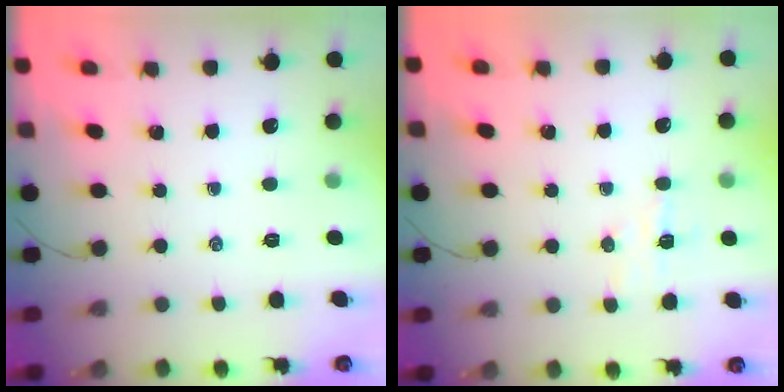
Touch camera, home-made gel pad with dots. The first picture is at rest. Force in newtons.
{"total": 6.0, "press": 5.9, "slide": 1.3}